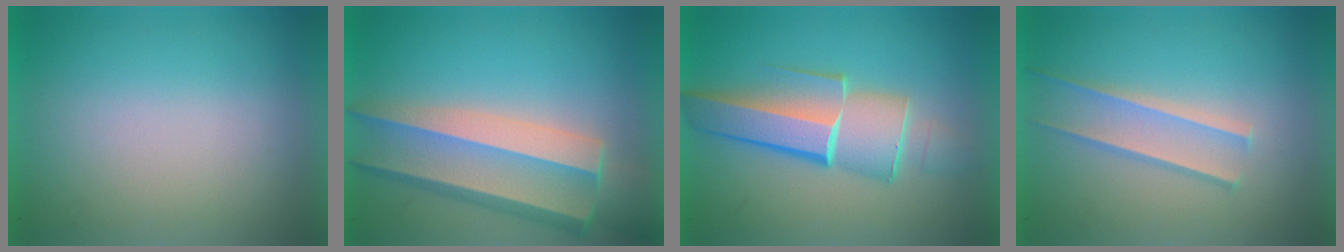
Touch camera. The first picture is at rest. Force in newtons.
{"total": 7.9}
{"total": 6.0}
{"total": 1.6}